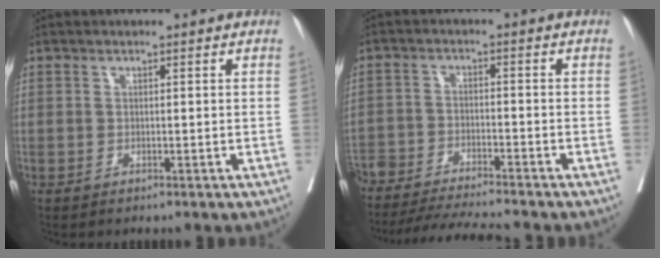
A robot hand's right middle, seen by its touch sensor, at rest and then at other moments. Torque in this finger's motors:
{"motor_torque": [1.09, -1.05, 0.20, 0.07]}